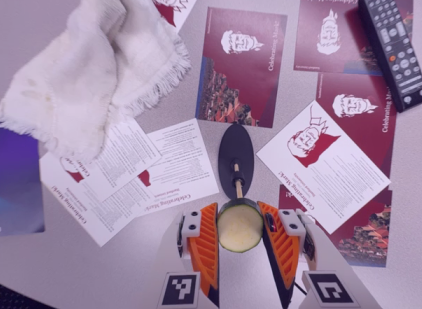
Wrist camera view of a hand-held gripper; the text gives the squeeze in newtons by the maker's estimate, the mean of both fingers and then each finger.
{"total": 12.3, "left": 12.6, "right": 12.0}